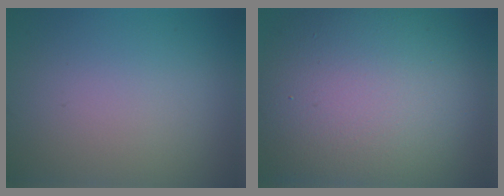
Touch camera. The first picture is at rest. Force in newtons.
{"total": 14.5, "press": 14.4, "slide": 1.0}